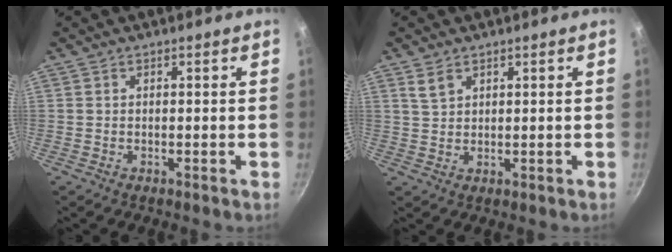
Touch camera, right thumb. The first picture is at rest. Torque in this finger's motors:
{"motor_torque": [0.28, 1.19, 0.92, -0.54, 0.02]}